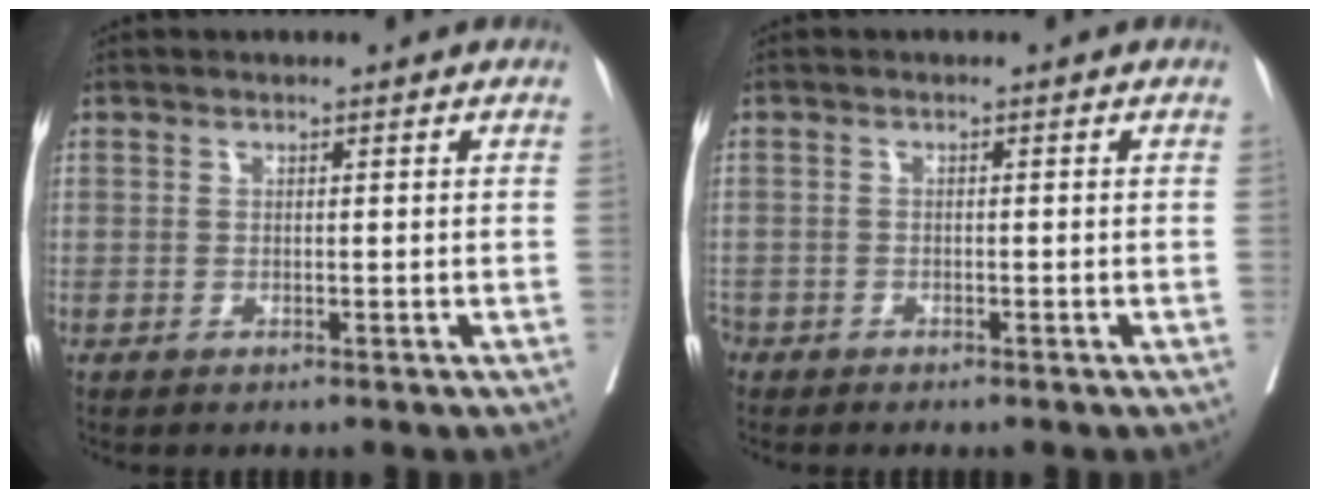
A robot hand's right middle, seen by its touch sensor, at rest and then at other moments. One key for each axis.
{"total": 2.5, "fx": -2.0, "fy": 1.5, "fz": 0.4, "tx": -0.011, "ty": 0.001, "tz": -0.041}